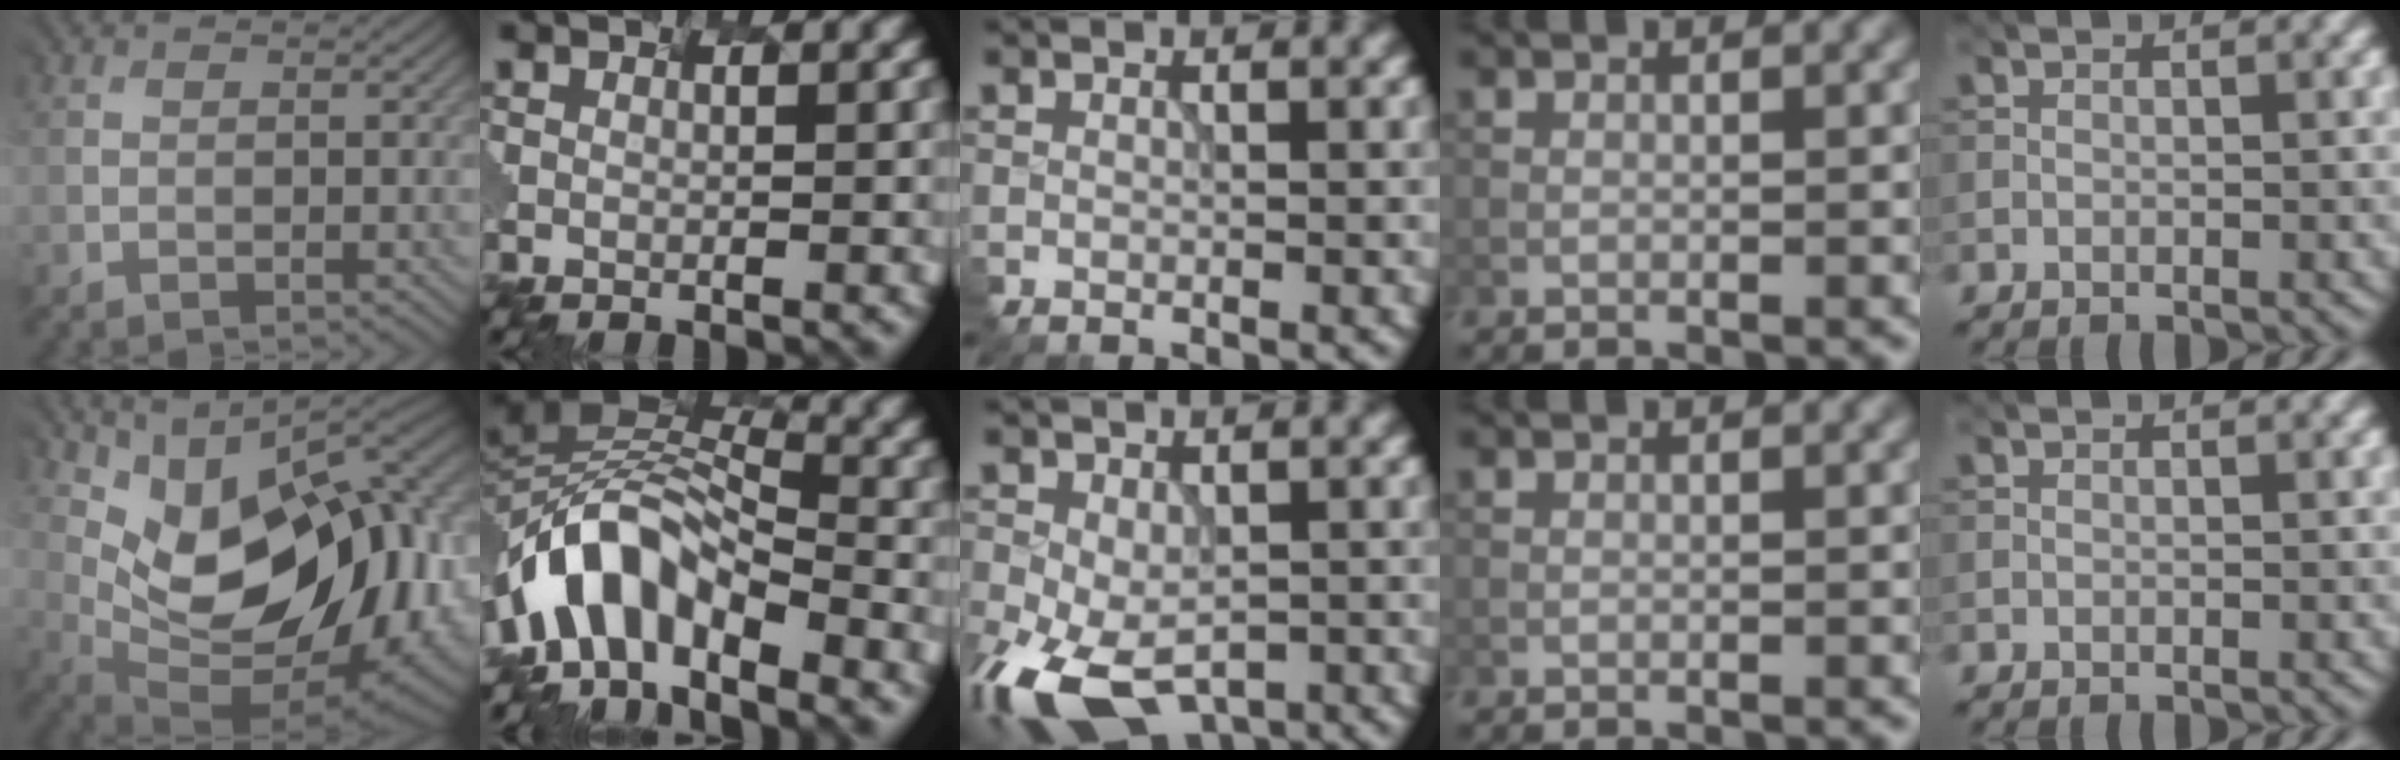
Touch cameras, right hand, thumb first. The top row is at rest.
{"thumb": {"total": 15.9, "force": [3.2, 8.3, 13.2], "torque": [-0.194, 0.009, 0.072]}, "index": {"total": 7.6, "force": [-6.5, 2.4, 3.1], "torque": [-0.066, 0.006, -0.101]}, "middle": {"total": 10.5, "force": [-4.8, 5.8, 7.2], "torque": [-0.172, -0.056, -0.072]}}